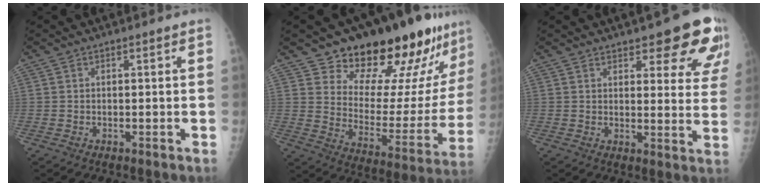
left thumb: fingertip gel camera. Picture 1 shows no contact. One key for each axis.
{"total": 22.9, "fx": 17.9, "fy": 8.6, "fz": 11.5, "tx": -0.118, "ty": -0.117, "tz": 0.251}
{"total": 13.1, "fx": 8.5, "fy": 4.4, "fz": 8.9, "tx": -0.068, "ty": -0.044, "tz": 0.095}